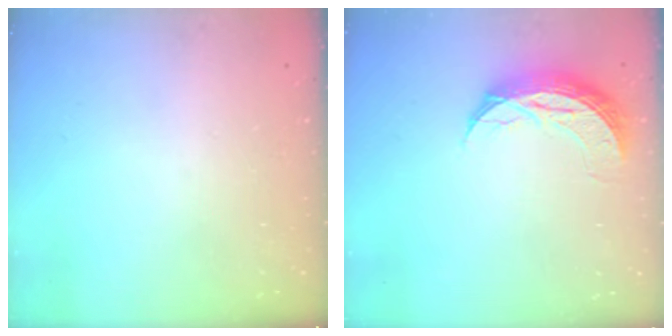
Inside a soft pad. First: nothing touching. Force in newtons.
{"total": 9.3, "press": 9.3, "slide": 0.7}